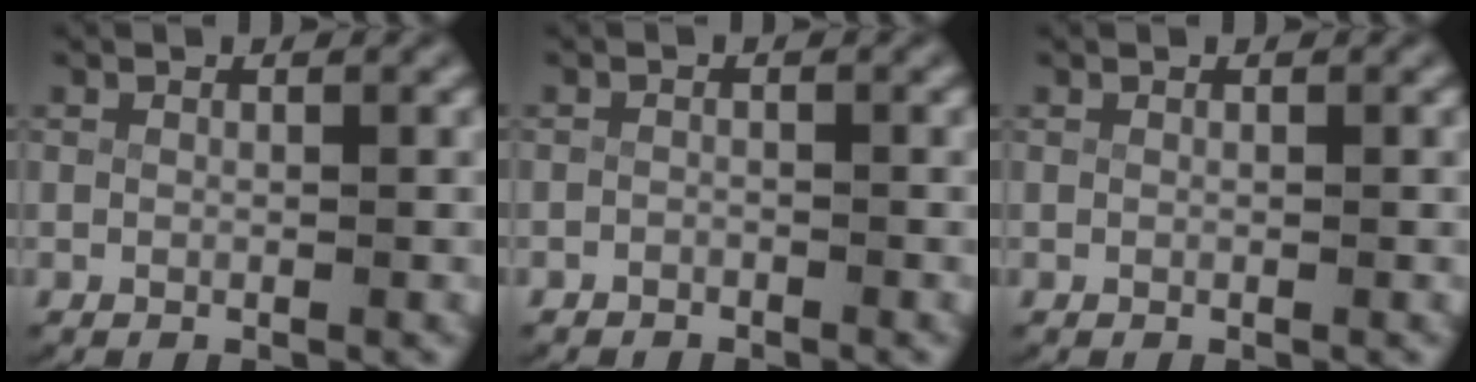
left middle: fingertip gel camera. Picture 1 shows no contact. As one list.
[{"total": 1.1, "force": [-1.0, 0.2, -0.2], "torque": [-0.006, -0.015, -0.011]}, {"total": 0.0}]